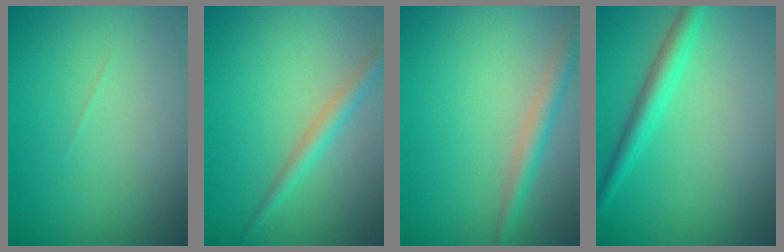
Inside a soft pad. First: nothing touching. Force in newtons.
{"total": 2.0, "press": 2.0, "slide": 0.1}
{"total": 2.5, "press": 2.5, "slide": 0.1}
{"total": 2.7, "press": 2.7, "slide": 0.2}